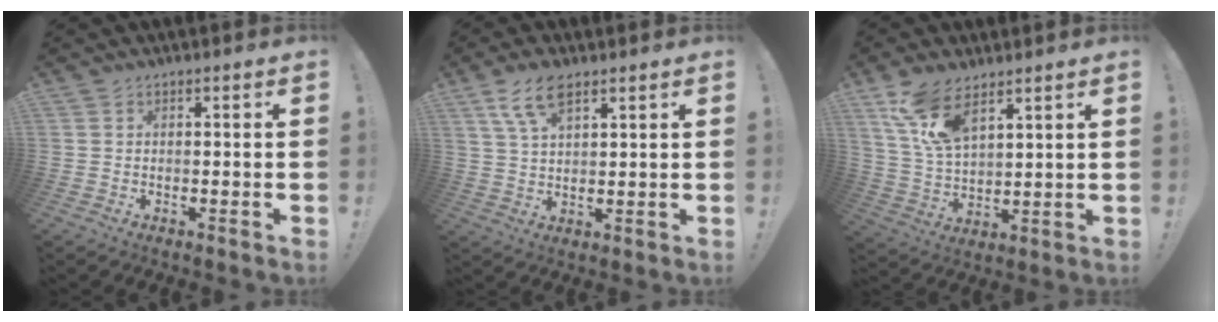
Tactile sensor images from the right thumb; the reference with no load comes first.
{"total": 8.8, "force": [5.2, 4.0, 5.9], "torque": [-0.106, -0.011, 0.098]}
{"total": 11.9, "force": [8.1, 5.2, 7.0], "torque": [-0.138, -0.034, 0.156]}